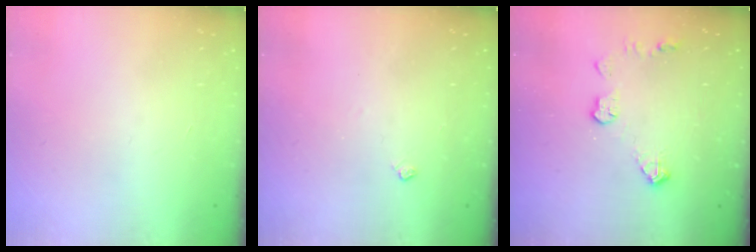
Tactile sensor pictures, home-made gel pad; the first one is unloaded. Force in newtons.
{"total": 3.2, "press": 3.1, "slide": 0.5}
{"total": 7.1, "press": 7.1, "slide": 0.2}